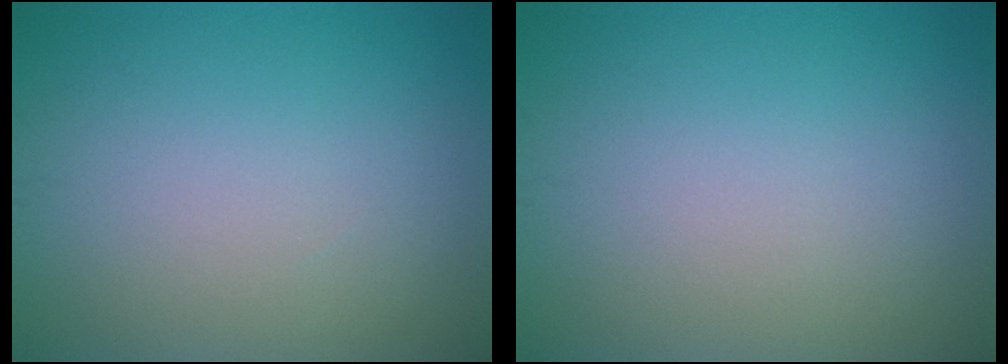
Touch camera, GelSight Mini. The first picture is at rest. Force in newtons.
{"total": 0.0}